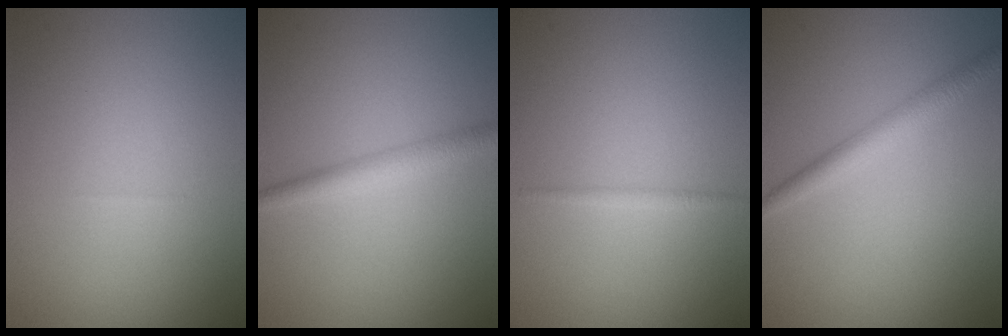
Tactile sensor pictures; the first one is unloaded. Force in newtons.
{"total": 2.4, "press": 2.4, "slide": 0.0}
{"total": 0.7, "press": 0.7, "slide": 0.0}
{"total": 2.5, "press": 2.5, "slide": 0.1}